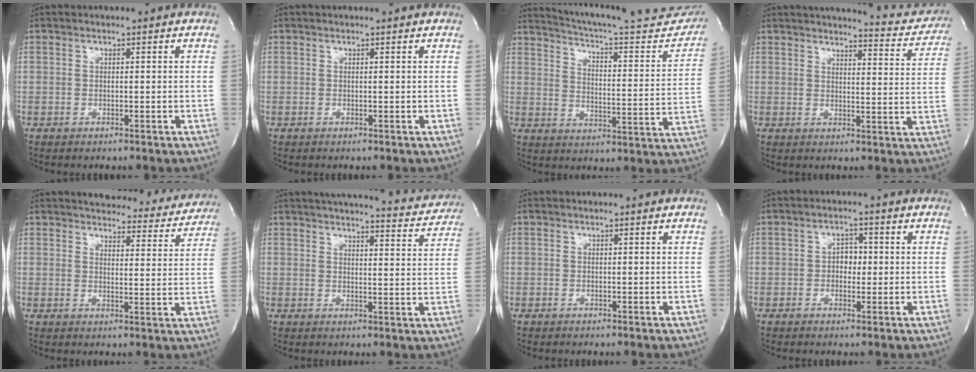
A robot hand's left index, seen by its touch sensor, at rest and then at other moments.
{"total": 0.6, "force": [0.6, 0.1, 0.1], "torque": [-0.003, 0.005, 0.006]}
{"total": 25.3, "force": [23.4, 3.3, 9.0], "torque": [-0.130, -0.070, 0.291]}
{"total": 15.1, "force": [14.3, 2.6, 4.1], "torque": [-0.035, -0.035, 0.152]}
{"total": 16.3, "force": [15.3, 4.2, 3.7], "torque": [-0.021, -0.026, 0.170]}
{"total": 19.2, "force": [18.1, 2.8, 6.0], "torque": [-0.083, -0.027, 0.213]}
{"total": 0.0}
{"total": 2.6, "force": [-0.1, 1.8, 1.9], "torque": [-0.024, 0.007, -0.002]}